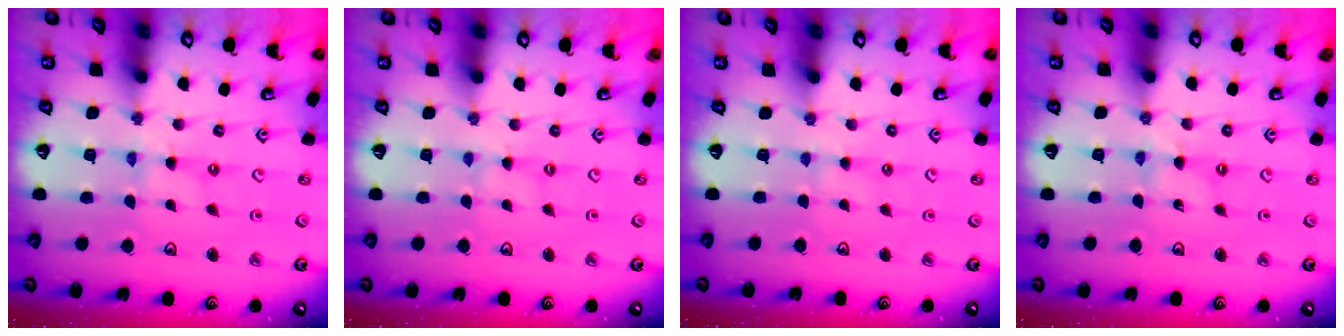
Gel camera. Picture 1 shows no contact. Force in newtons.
{"total": 0.0}
{"total": 2.1, "press": 2.1, "slide": 0.4}
{"total": 0.7, "press": 0.6, "slide": 0.2}